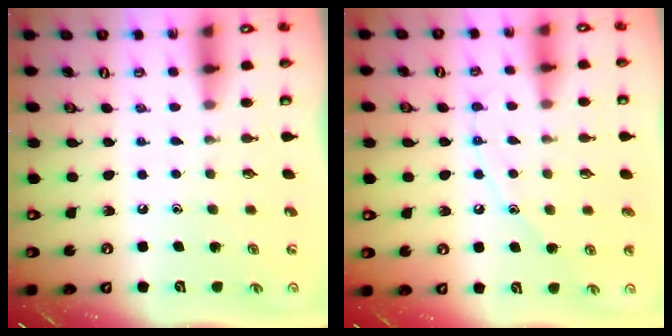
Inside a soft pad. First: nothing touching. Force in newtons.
{"total": 8.0, "press": 7.9, "slide": 0.6}